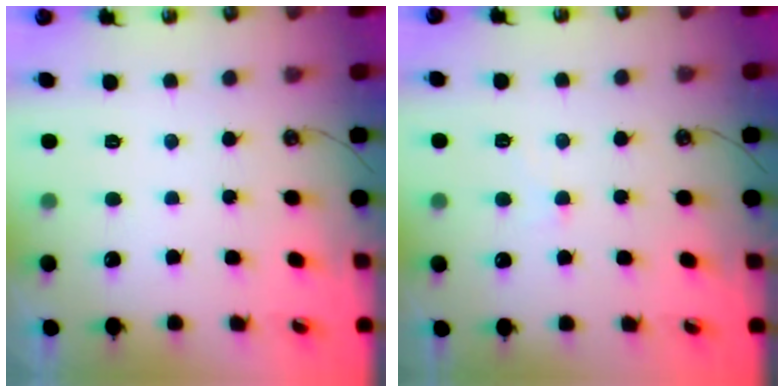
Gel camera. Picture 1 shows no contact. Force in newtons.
{"total": 0.0}